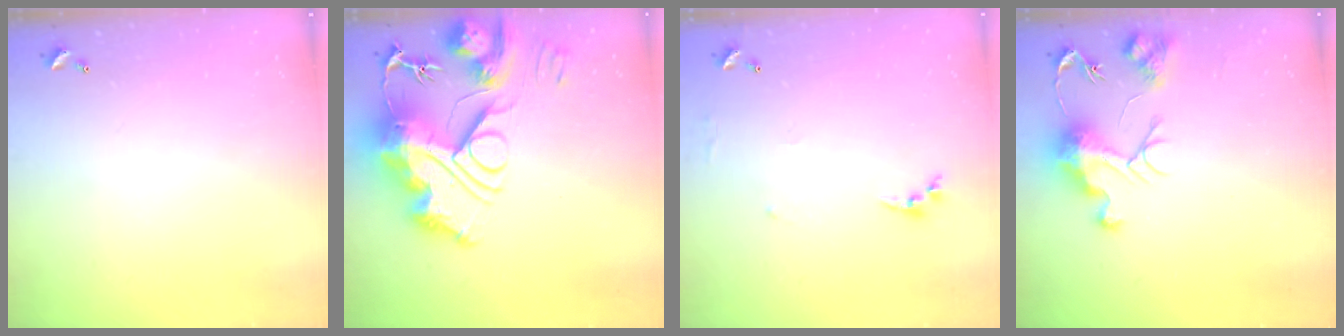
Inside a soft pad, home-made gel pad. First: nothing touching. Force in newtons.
{"total": 0.5, "press": 0.5, "slide": 0.0}
{"total": 6.5, "press": 6.5, "slide": 0.8}
{"total": 9.4, "press": 9.4, "slide": 0.7}